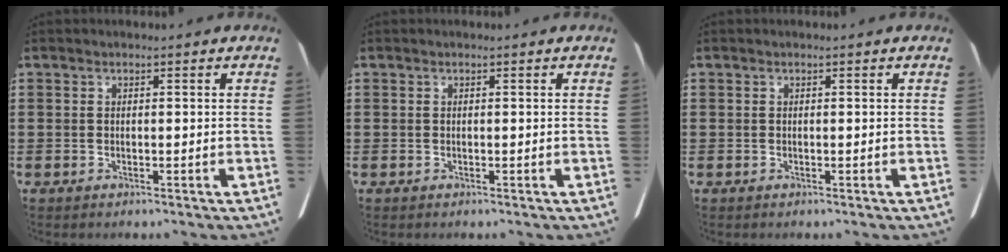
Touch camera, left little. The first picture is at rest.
{"total": 0.0}
{"total": 0.0}